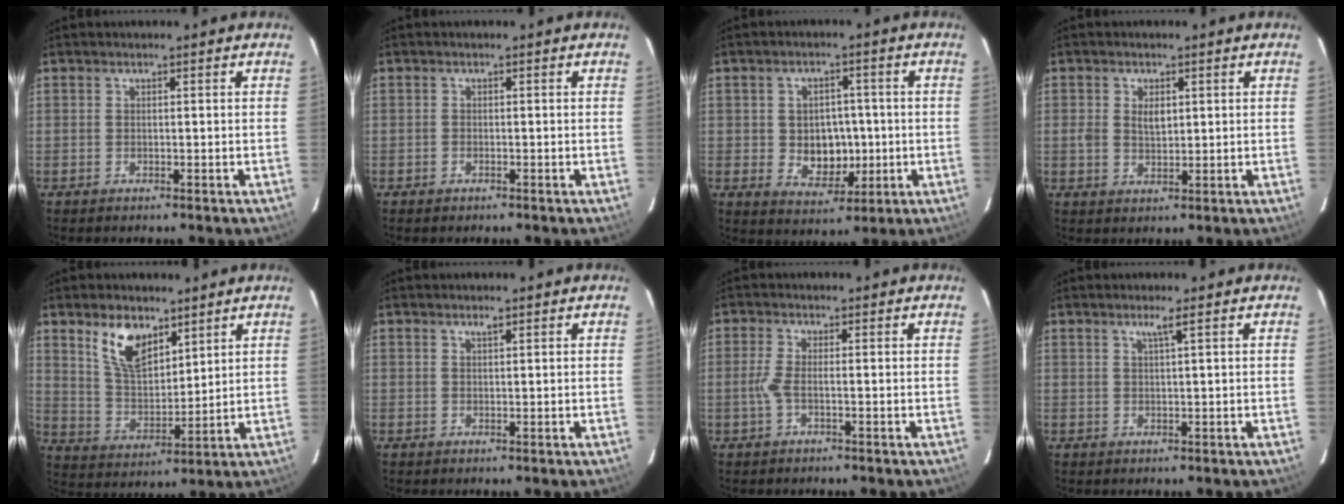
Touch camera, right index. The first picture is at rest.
{"total": 0.6, "force": [-0.5, 0.3, 0.1], "torque": [-0.003, 0.000, -0.010]}
{"total": 7.4, "force": [-0.7, 6.0, 4.3], "torque": [-0.081, 0.003, 0.006]}
{"total": 3.2, "force": [0.7, 2.0, 2.3], "torque": [-0.039, 0.002, 0.015]}
{"total": 10.0, "force": [6.2, 5.0, 6.1], "torque": [-0.111, 0.009, 0.127]}
{"total": 0.8, "force": [0.6, 0.2, 0.5], "torque": [-0.008, 0.002, 0.012]}
{"total": 2.5, "force": [-0.8, 0.2, 2.4], "torque": [-0.058, 0.000, -0.017]}
{"total": 1.7, "force": [0.9, -0.5, 1.3], "torque": [-0.023, -0.003, 0.017]}